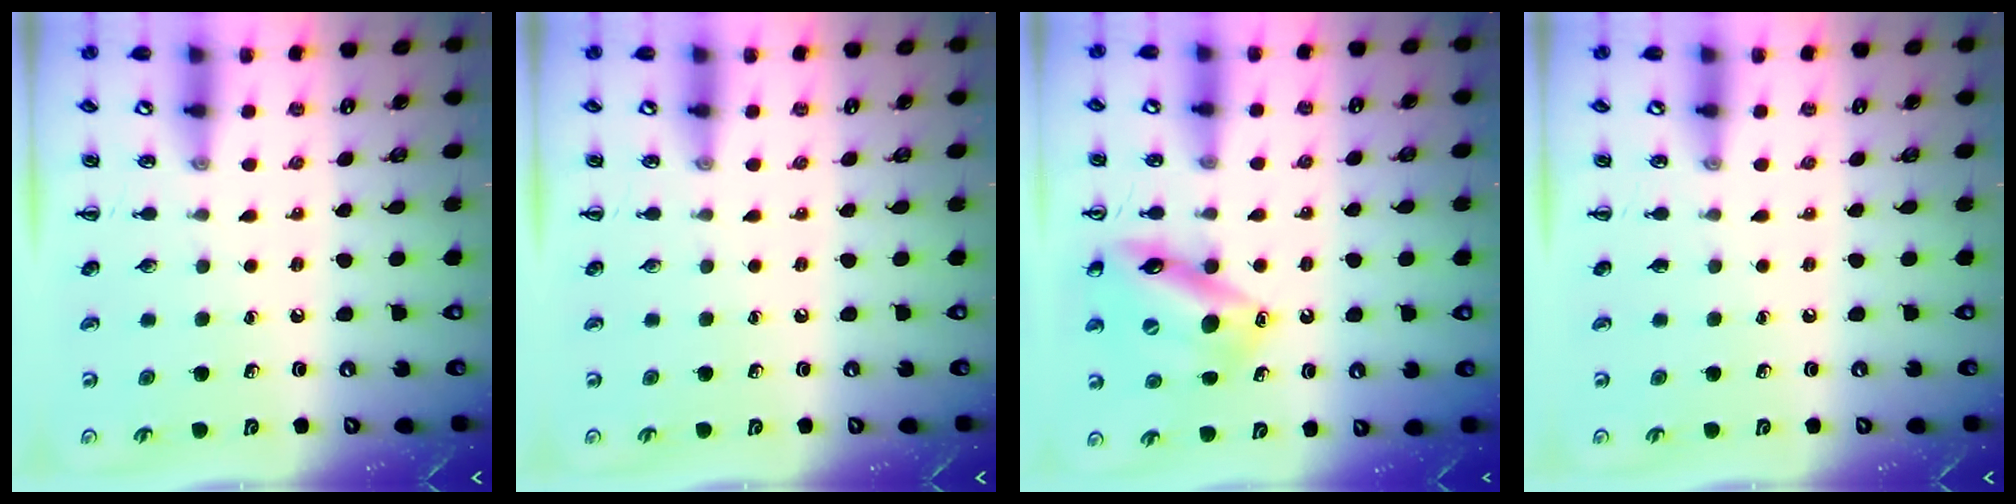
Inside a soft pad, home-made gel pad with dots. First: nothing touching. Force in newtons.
{"total": 0.0}
{"total": 15.5, "press": 15.1, "slide": 3.6}
{"total": 0.0}